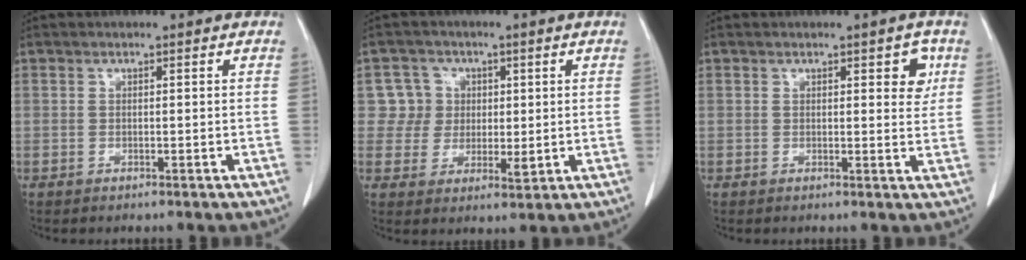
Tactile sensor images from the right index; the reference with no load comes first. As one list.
[{"total": 5.6, "force": [1.4, 5.4, 0.7], "torque": [0.000, 0.010, 0.027]}, {"total": 3.3, "force": [1.3, 1.1, 2.8], "torque": [-0.027, -0.002, 0.014]}]